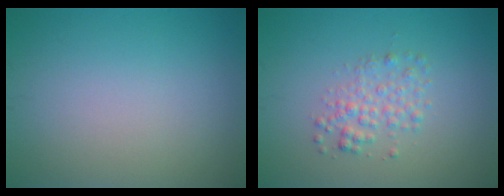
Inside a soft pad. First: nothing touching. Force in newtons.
{"total": 2.3, "press": 2.3, "slide": 0.1}